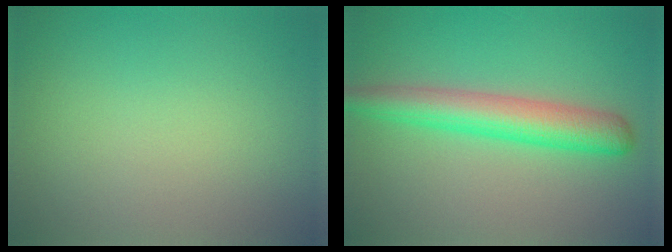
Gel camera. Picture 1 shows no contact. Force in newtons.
{"total": 4.9, "press": 4.9, "slide": 0.1}